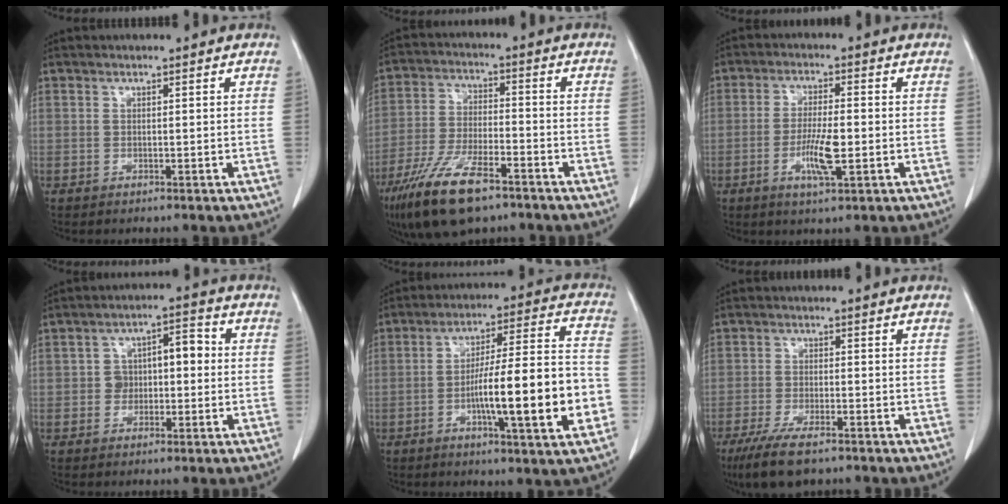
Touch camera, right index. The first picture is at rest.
{"total": 13.4, "force": [-8.9, 3.9, 9.3], "torque": [-0.184, -0.020, -0.160]}
{"total": 6.3, "force": [-1.7, 0.7, 6.1], "torque": [-0.116, -0.008, -0.029]}
{"total": 5.7, "force": [-0.1, 3.5, 4.4], "torque": [-0.074, 0.039, 0.001]}
{"total": 17.1, "force": [-4.4, 1.0, 16.5], "torque": [-0.259, 0.008, -0.065]}
{"total": 8.3, "force": [-5.8, 2.1, 5.4], "torque": [-0.099, -0.018, -0.097]}